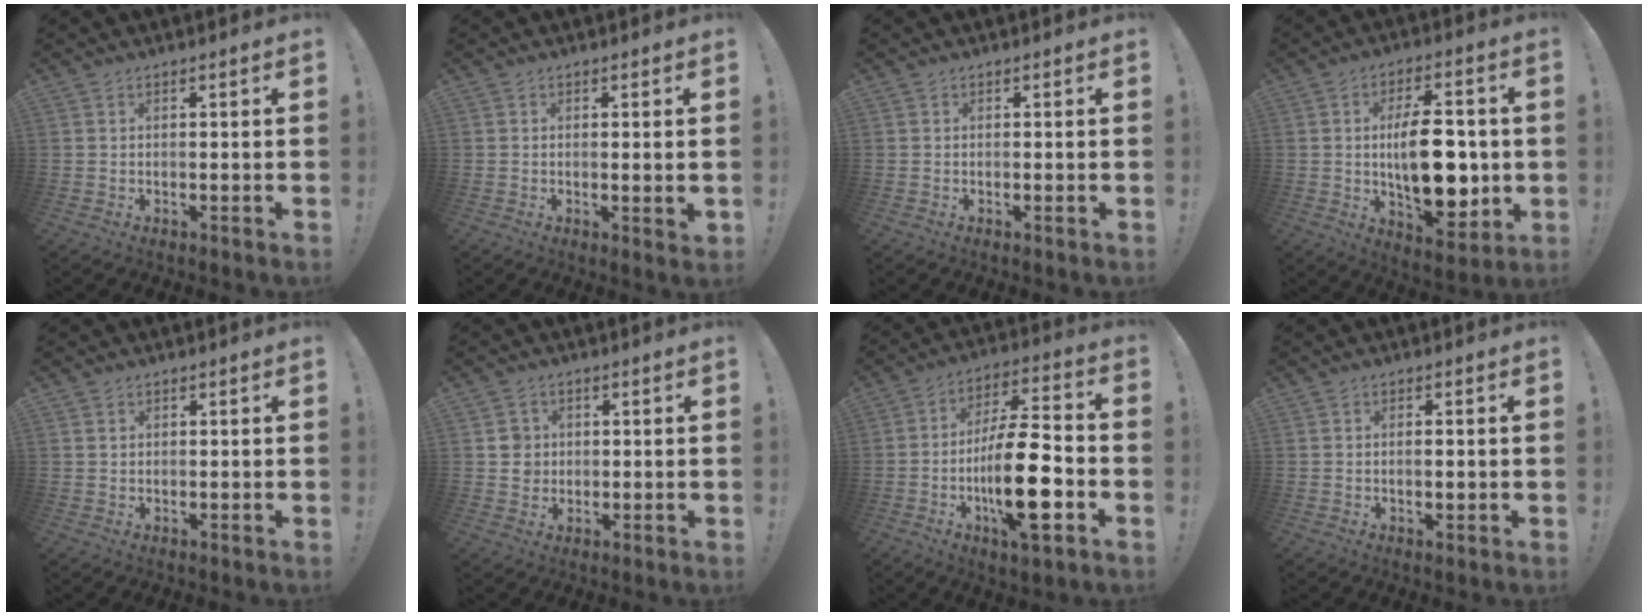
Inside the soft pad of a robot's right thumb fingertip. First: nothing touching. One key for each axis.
{"total": 1.8, "fx": 0.6, "fy": 0.2, "fz": 1.7, "tx": -0.022, "ty": -0.003, "tz": 0.008}
{"total": 0.0}
{"total": 18.3, "fx": -0.3, "fy": 9.2, "fz": 15.8, "tx": -0.261, "ty": -0.004, "tz": -0.002}
{"total": 0.8, "fx": 0.4, "fy": 0.7, "fz": 0.2, "tx": 0.005, "ty": -0.002, "tz": 0.007}
{"total": 4.8, "fx": 0.4, "fy": 4.6, "fz": 1.2, "tx": -0.009, "ty": 0.006, "tz": 0.008}
{"total": 20.7, "fx": -5.5, "fy": 6.5, "fz": 18.9, "tx": -0.337, "ty": 0.019, "tz": -0.087}
{"total": 1.7, "fx": -0.4, "fy": 0.6, "fz": 1.5, "tx": -0.019, "ty": 0.000, "tz": -0.009}